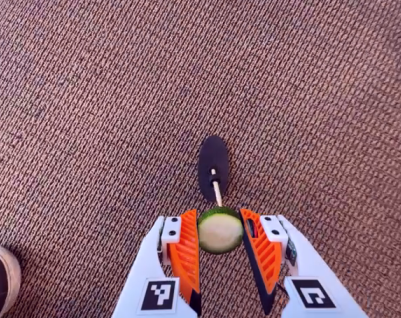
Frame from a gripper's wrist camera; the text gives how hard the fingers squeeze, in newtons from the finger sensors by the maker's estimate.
{"total": 8.4, "left": 8.8, "right": 8.1}